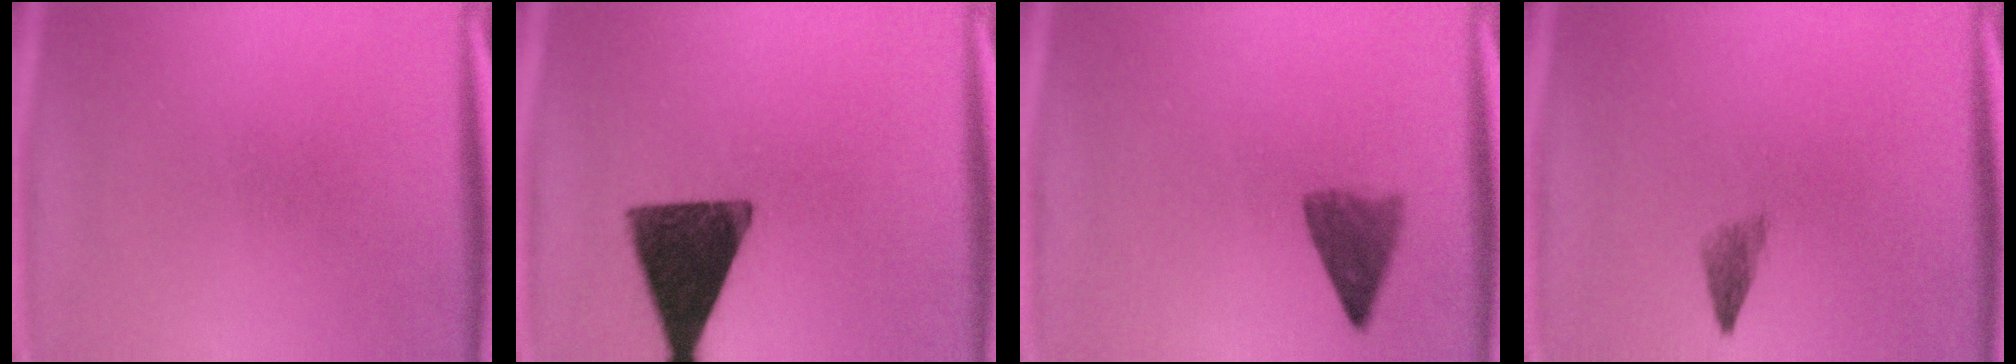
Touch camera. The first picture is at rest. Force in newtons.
{"total": 14.1}
{"total": 4.2}
{"total": 1.9}